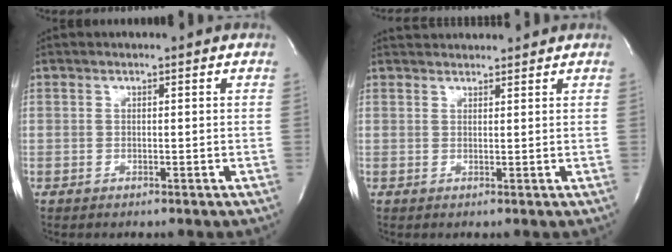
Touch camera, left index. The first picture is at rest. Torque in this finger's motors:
{"motor_torque": [0.00, -0.30, 0.06, 0.01]}